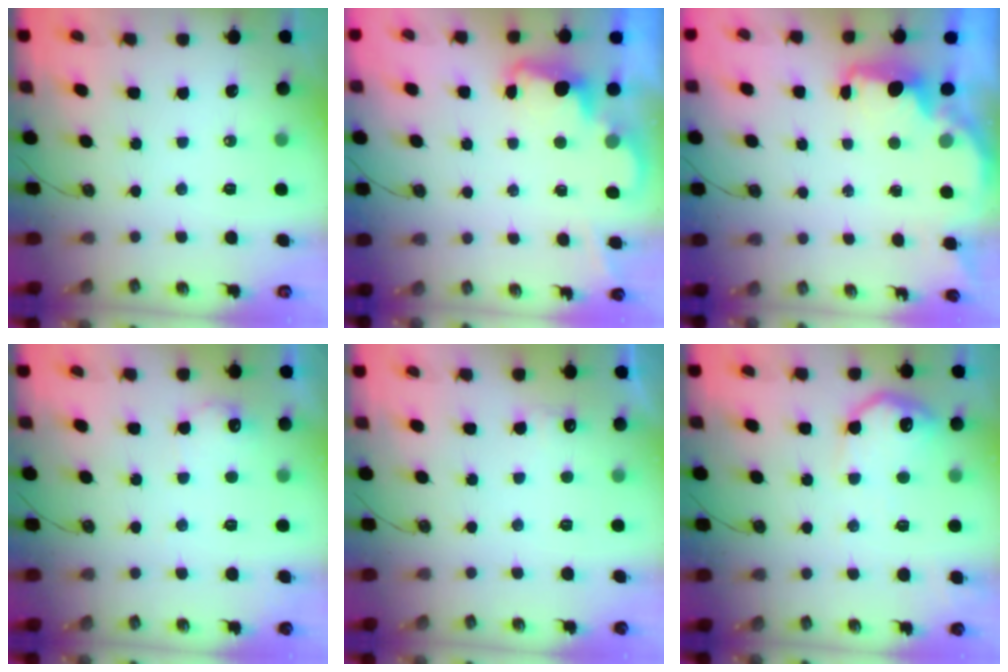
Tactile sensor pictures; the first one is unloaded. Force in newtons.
{"total": 2.3, "press": 2.2, "slide": 0.5}
{"total": 2.1, "press": 2.0, "slide": 0.5}
{"total": 8.4, "press": 8.4, "slide": 0.4}
{"total": 6.3, "press": 6.2, "slide": 1.3}
{"total": 11.8, "press": 11.7, "slide": 0.5}